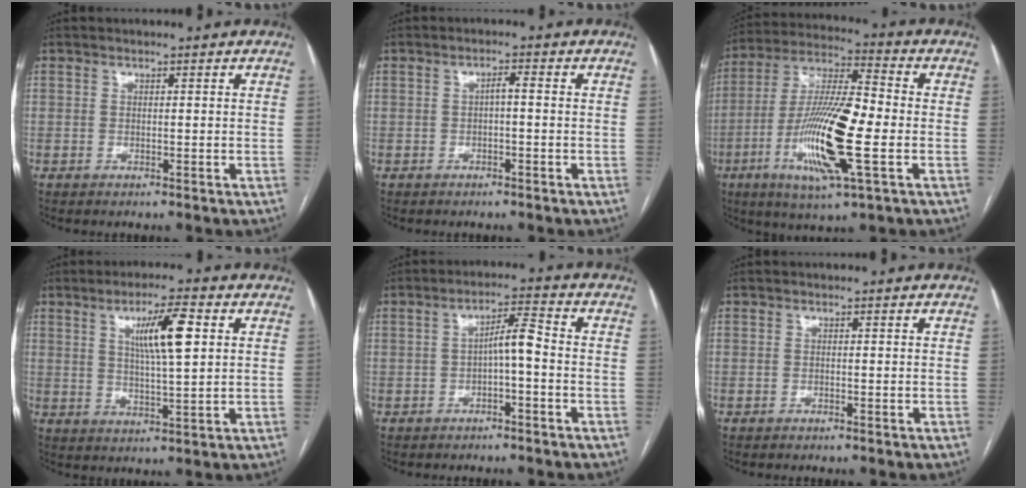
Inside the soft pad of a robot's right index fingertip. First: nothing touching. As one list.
[{"total": 1.5, "force": [-0.1, 0.3, 1.5], "torque": [-0.026, 0.007, -0.001]}, {"total": 17.4, "force": [-4.2, 2.2, 16.8], "torque": [-0.333, -0.009, -0.076]}, {"total": 8.3, "force": [2.8, 0.8, 7.8], "torque": [-0.136, 0.003, 0.048]}, {"total": 4.4, "force": [-0.7, 0.7, 4.2], "torque": [-0.069, 0.019, -0.010]}, {"total": 0.0}]